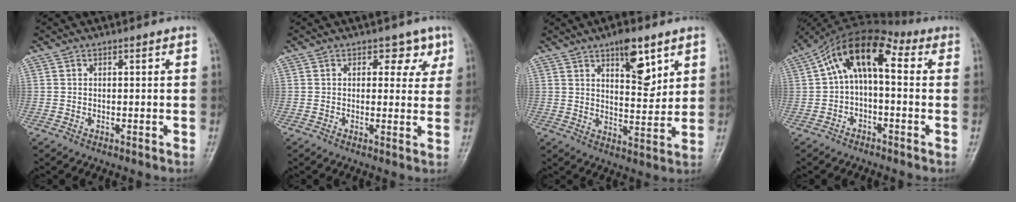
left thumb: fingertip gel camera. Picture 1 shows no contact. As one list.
[{"total": 4.5, "force": [2.2, 3.1, 2.4], "torque": [0.005, -0.007, 0.022]}, {"total": 9.7, "force": [5.3, 4.0, 7.1], "torque": [-0.081, -0.034, 0.083]}, {"total": 11.3, "force": [1.7, 6.0, 9.5], "torque": [-0.145, 0.047, 0.012]}]